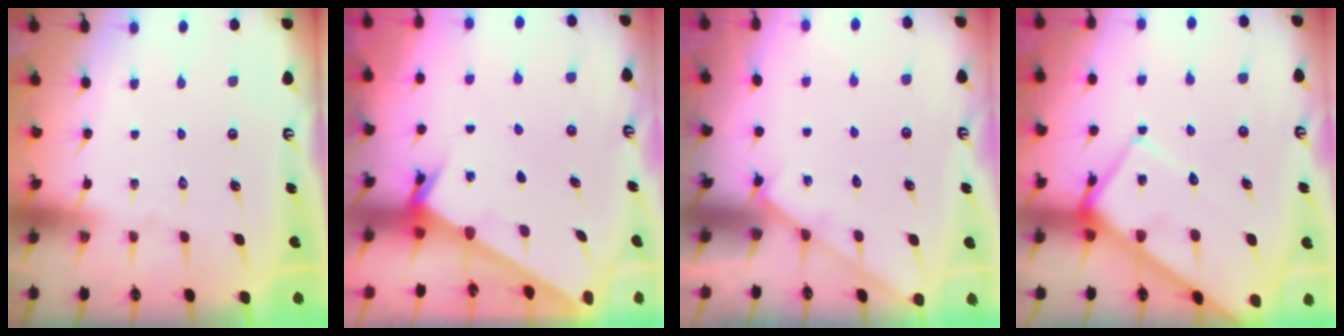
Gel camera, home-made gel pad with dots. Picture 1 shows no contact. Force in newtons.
{"total": 2.3, "press": 2.3, "slide": 0.3}
{"total": 2.0, "press": 1.9, "slide": 0.4}
{"total": 10.3, "press": 10.3, "slide": 0.7}